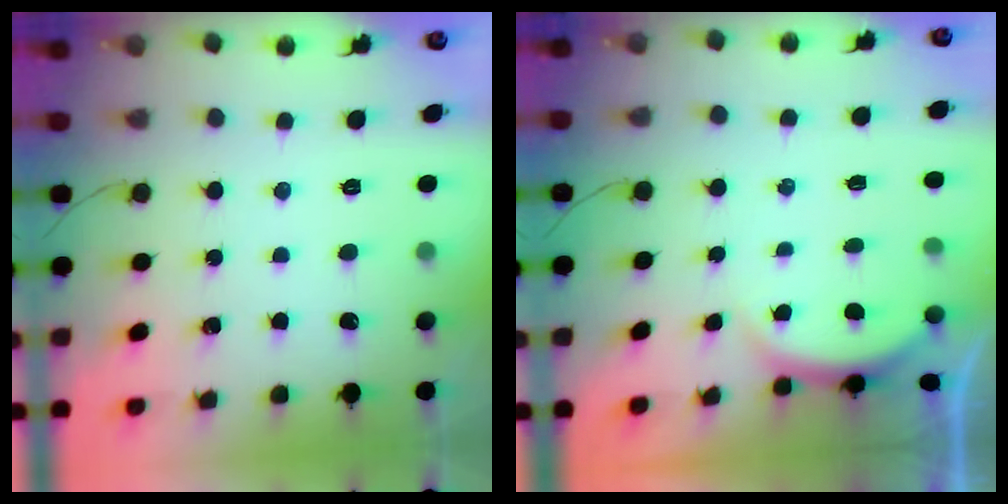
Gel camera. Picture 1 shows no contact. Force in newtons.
{"total": 2.9, "press": 2.2, "slide": 1.8}